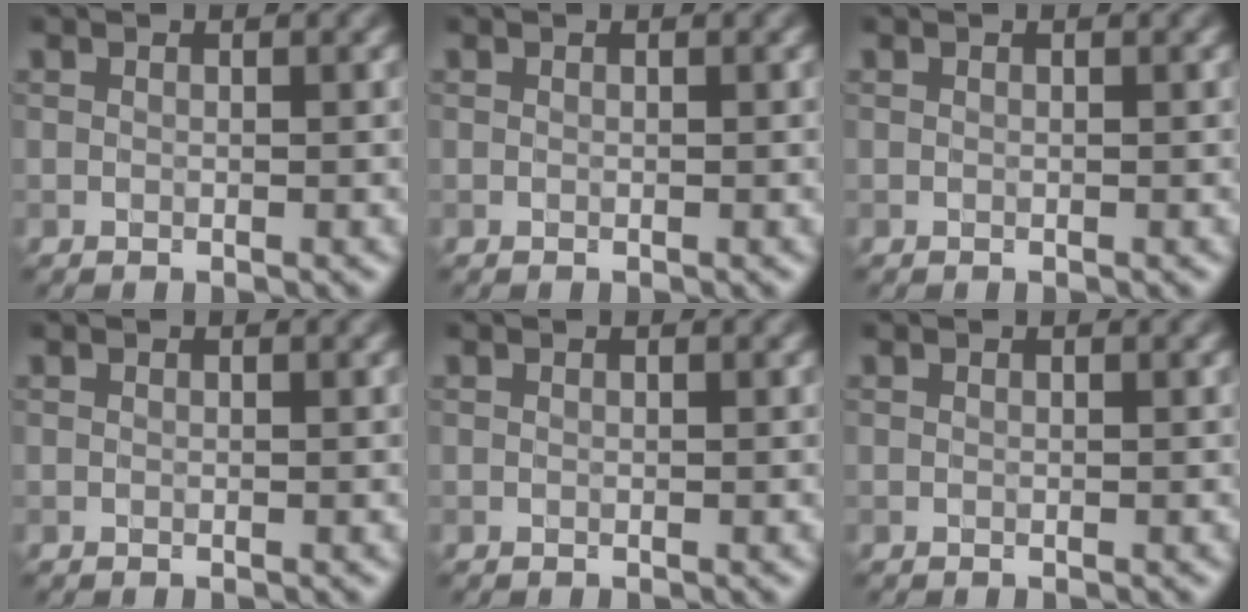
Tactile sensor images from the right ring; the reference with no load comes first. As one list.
[{"total": 0.0}, {"total": 0.0}, {"total": 0.0}, {"total": 0.0}, {"total": 0.0}]